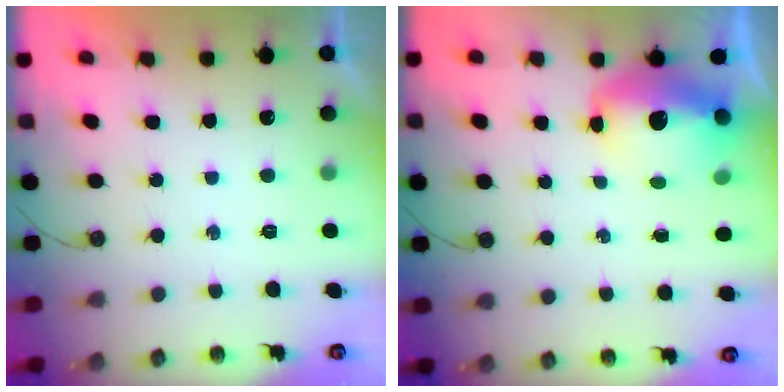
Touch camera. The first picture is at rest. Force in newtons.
{"total": 13.7, "press": 13.7, "slide": 1.2}